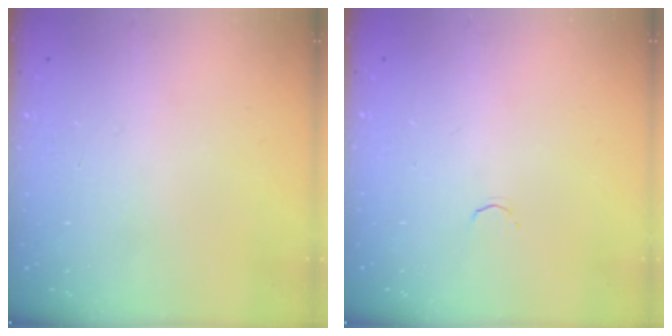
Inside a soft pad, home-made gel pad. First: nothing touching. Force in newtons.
{"total": 1.7, "press": 1.6, "slide": 0.5}